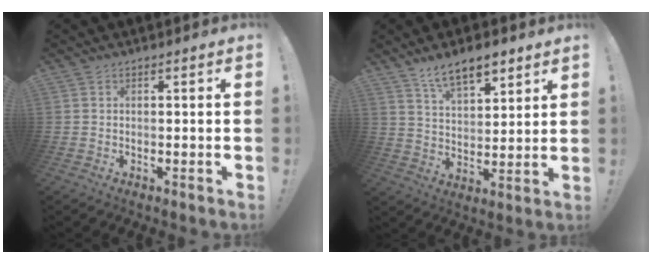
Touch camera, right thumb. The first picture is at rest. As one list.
[{"total": 10.2, "force": [7.3, 4.2, 5.7], "torque": [-0.089, -0.039, 0.133]}]